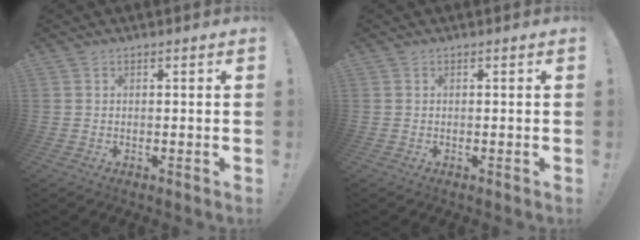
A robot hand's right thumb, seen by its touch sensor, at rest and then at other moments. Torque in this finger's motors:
{"motor_torque": [0.00, 0.00, 0.01, 0.01, 0.00]}